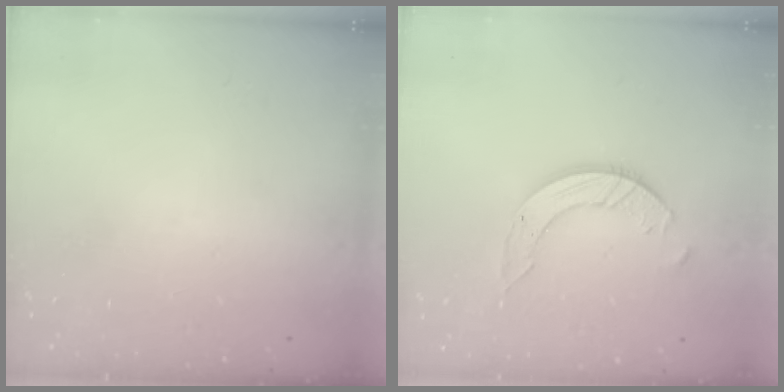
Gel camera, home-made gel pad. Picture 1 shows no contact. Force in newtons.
{"total": 7.9, "press": 7.8, "slide": 0.7}